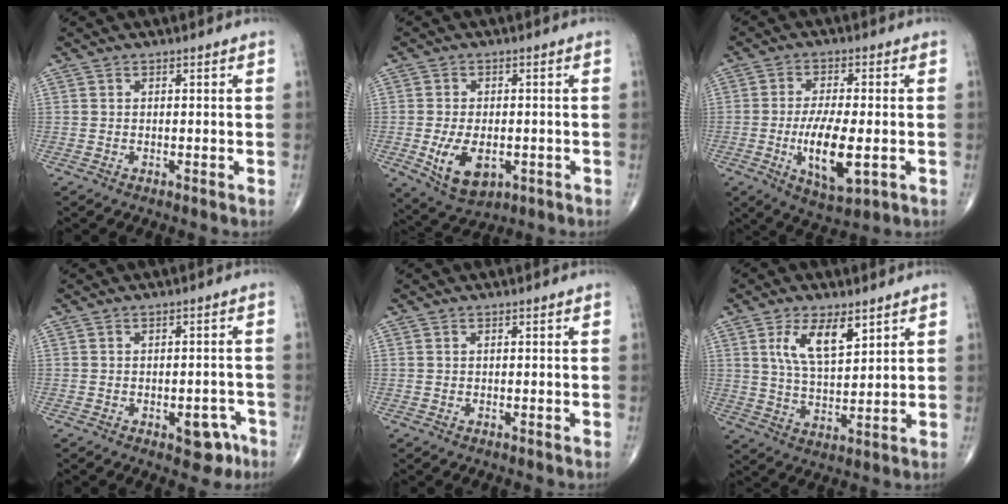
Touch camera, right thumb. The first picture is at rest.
{"total": 9.0, "force": [-2.3, 5.3, 6.9], "torque": [-0.114, -0.005, -0.025]}
{"total": 11.3, "force": [-2.5, 4.2, 10.2], "torque": [-0.180, -0.010, -0.037]}
{"total": 5.1, "force": [-2.6, 2.9, 3.4], "torque": [-0.017, 0.018, -0.028]}
{"total": 0.0}
{"total": 9.4, "force": [4.5, 4.1, 7.2], "torque": [-0.117, -0.023, 0.090]}